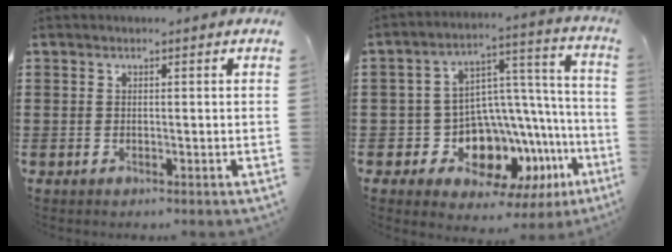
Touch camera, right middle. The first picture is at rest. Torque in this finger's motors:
{"motor_torque": [1.30, -0.84, 0.80, 0.20]}